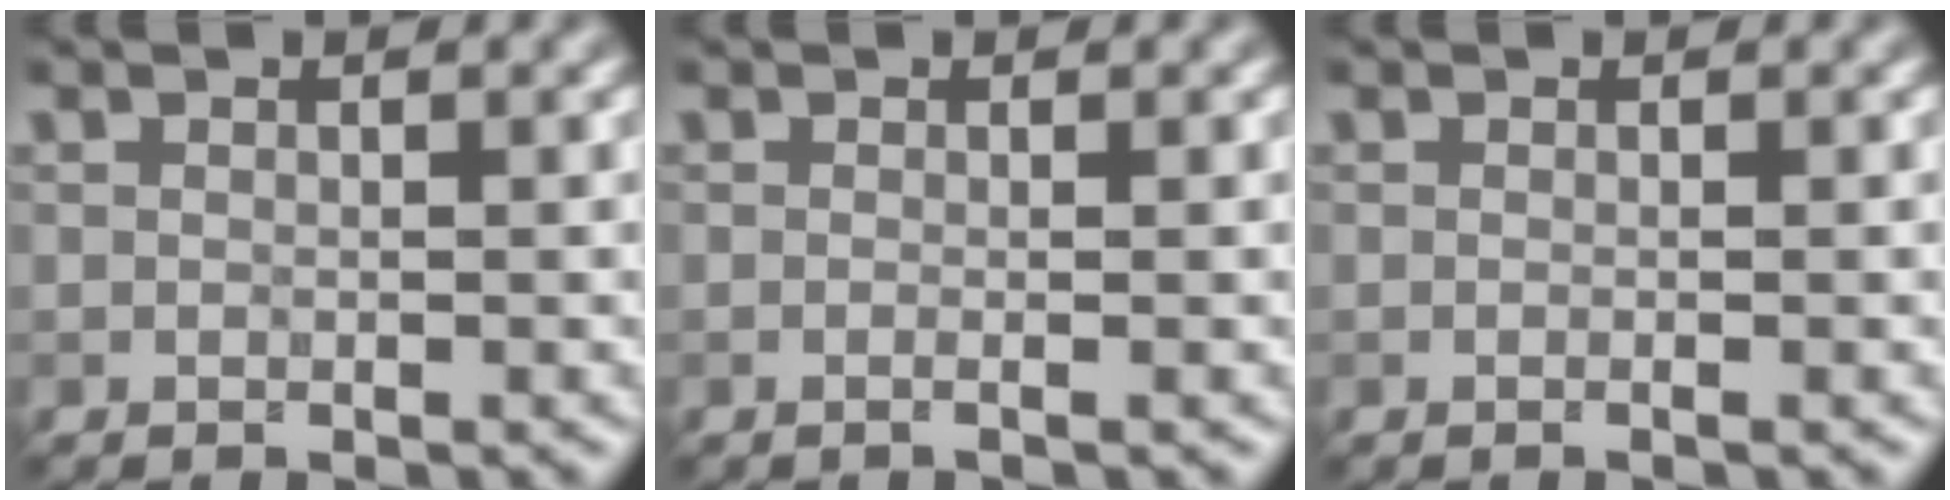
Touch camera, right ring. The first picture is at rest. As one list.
[{"total": 1.4, "force": [0.1, 0.7, 1.2], "torque": [-0.001, -0.010, -0.017]}, {"total": 0.6, "force": [-0.1, 0.1, 0.6], "torque": [-0.010, -0.009, -0.005]}]